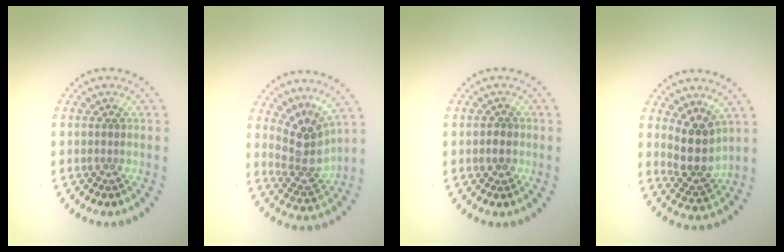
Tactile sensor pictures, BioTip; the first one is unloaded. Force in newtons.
{"total": 3.8, "press": 2.8, "slide": 2.6}
{"total": 0.9, "press": 0.8, "slide": 0.2}
{"total": 3.9, "press": 3.2, "slide": 2.1}